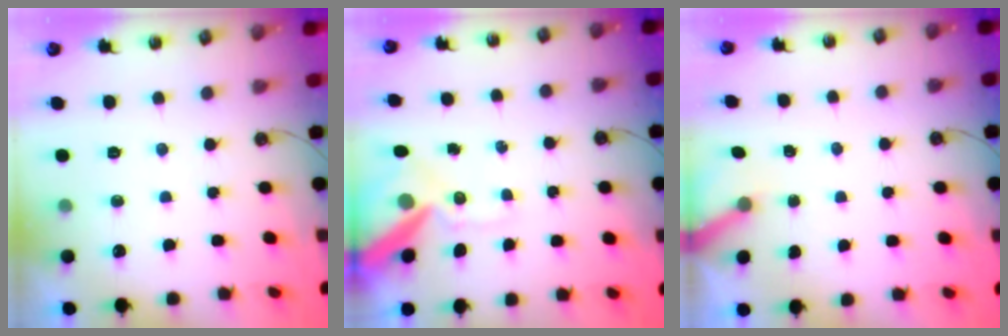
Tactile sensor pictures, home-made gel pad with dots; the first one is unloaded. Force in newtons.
{"total": 12.5, "press": 12.4, "slide": 1.8}
{"total": 3.6, "press": 3.6, "slide": 0.2}